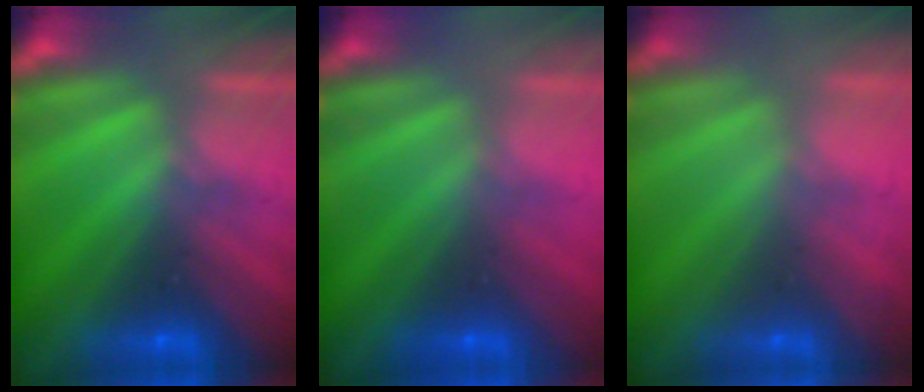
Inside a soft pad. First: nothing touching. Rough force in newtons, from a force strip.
{"total": 2.9}
{"total": 2.2}